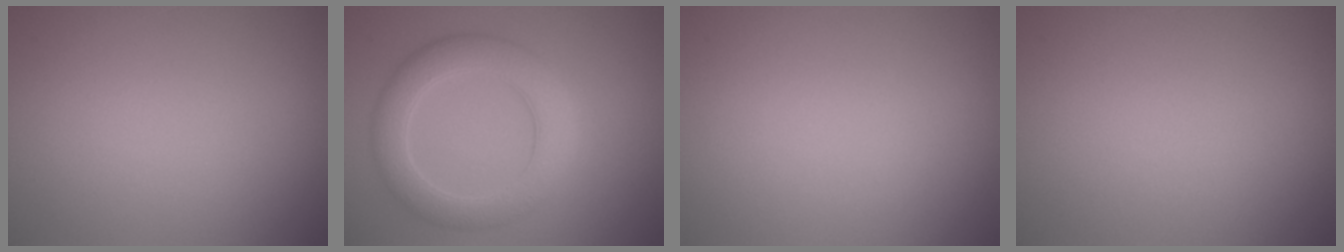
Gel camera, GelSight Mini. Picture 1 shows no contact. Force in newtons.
{"total": 4.9, "press": 4.9, "slide": 0.3}
{"total": 0.0}
{"total": 0.0}